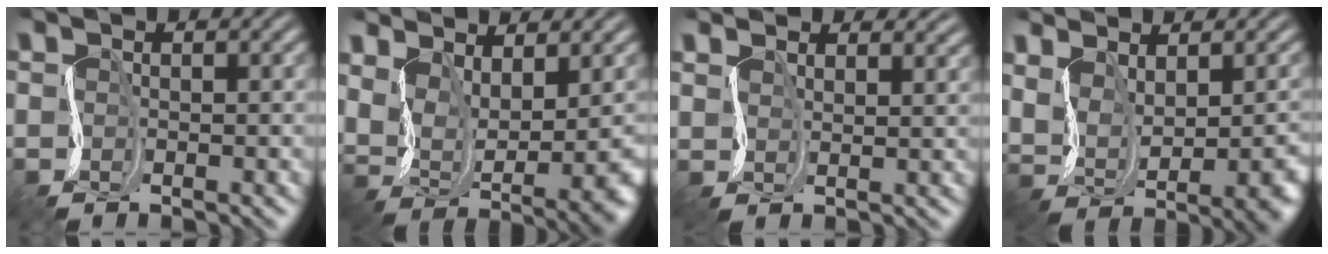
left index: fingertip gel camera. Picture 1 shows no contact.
{"total": 6.1, "force": [2.5, 2.7, 4.9], "torque": [-0.101, -0.008, 0.057]}
{"total": 3.3, "force": [3.0, 1.3, 0.4], "torque": [-0.016, 0.004, 0.047]}
{"total": 5.6, "force": [0.9, 3.3, 4.5], "torque": [-0.083, -0.018, 0.036]}